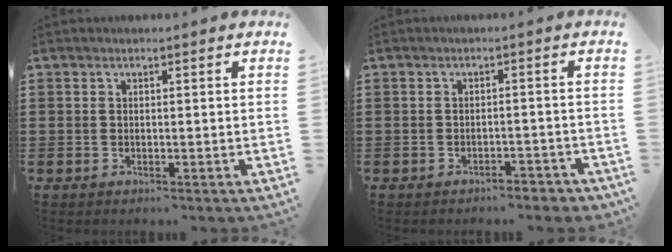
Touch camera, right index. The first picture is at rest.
{"total": 1.9, "force": [-1.8, 0.4, 0.3], "torque": [-0.013, -0.001, -0.037]}